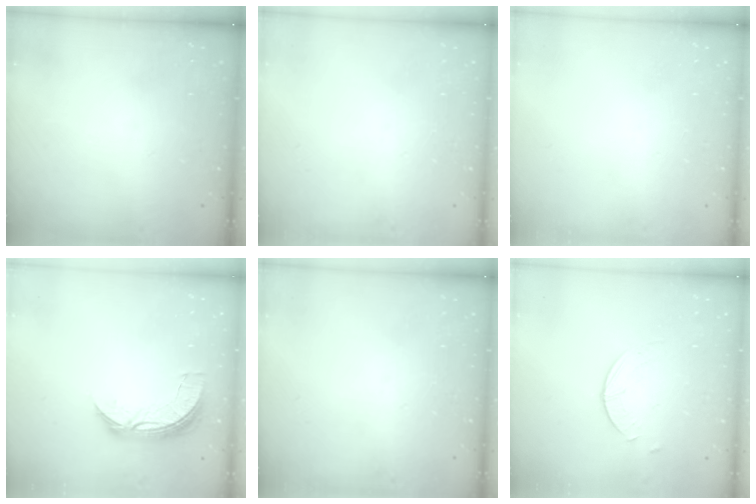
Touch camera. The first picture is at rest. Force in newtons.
{"total": 0.0}
{"total": 0.0}
{"total": 7.7, "press": 7.7, "slide": 0.7}
{"total": 0.0}
{"total": 0.9, "press": 0.9, "slide": 0.2}